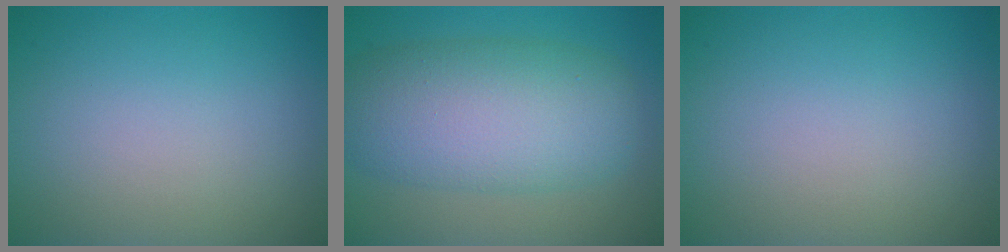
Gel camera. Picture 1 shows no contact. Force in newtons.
{"total": 9.1, "press": 9.1, "slide": 0.3}
{"total": 0.0}